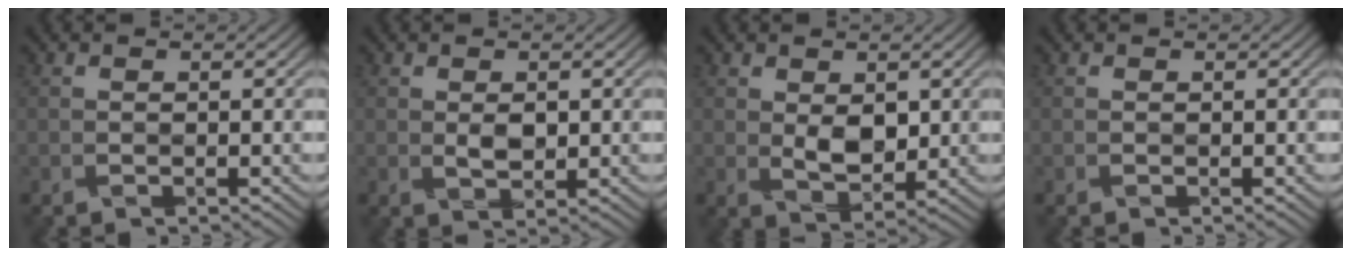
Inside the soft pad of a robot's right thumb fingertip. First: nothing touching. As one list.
[{"total": 1.8, "force": [0.5, 1.1, 1.4], "torque": [-0.028, -0.005, 0.015]}, {"total": 3.4, "force": [0.9, 2.1, 2.5], "torque": [-0.052, -0.008, 0.027]}, {"total": 0.0}]